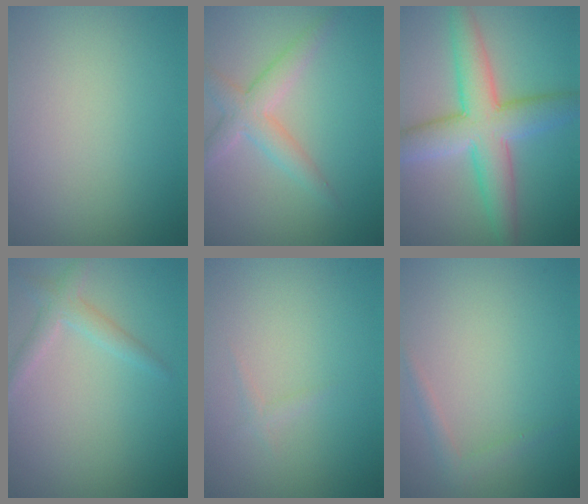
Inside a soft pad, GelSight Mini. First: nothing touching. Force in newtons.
{"total": 3.3, "press": 3.3, "slide": 0.1}
{"total": 7.5, "press": 7.5, "slide": 0.6}
{"total": 1.9, "press": 1.9, "slide": 0.0}
{"total": 0.5, "press": 0.5, "slide": 0.0}
{"total": 1.1, "press": 1.1, "slide": 0.1}